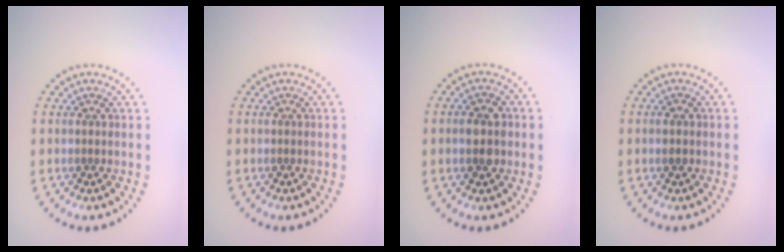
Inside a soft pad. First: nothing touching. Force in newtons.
{"total": 0.0}
{"total": 2.9, "press": 2.9, "slide": 0.2}
{"total": 1.3, "press": 1.3, "slide": 0.1}